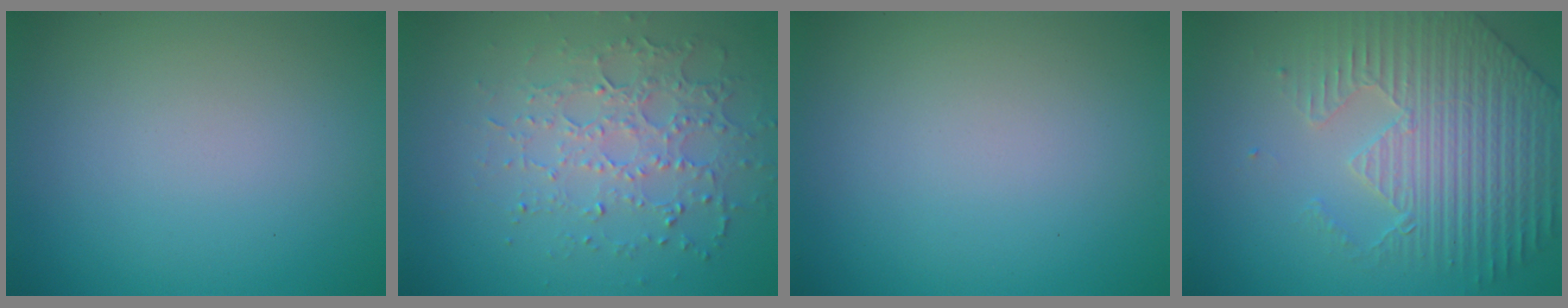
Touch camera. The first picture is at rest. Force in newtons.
{"total": 3.4, "press": 3.2, "slide": 1.2}
{"total": 0.0}
{"total": 4.7, "press": 4.5, "slide": 1.3}